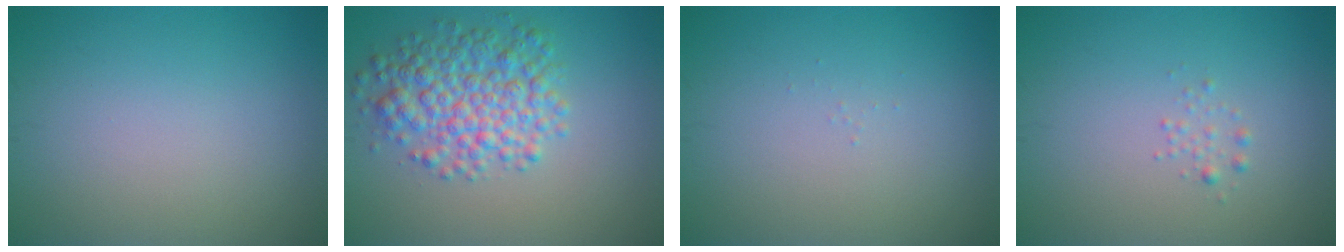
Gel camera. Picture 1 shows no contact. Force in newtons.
{"total": 5.7, "press": 5.7, "slide": 0.1}
{"total": 0.0}
{"total": 0.8, "press": 0.8, "slide": 0.0}